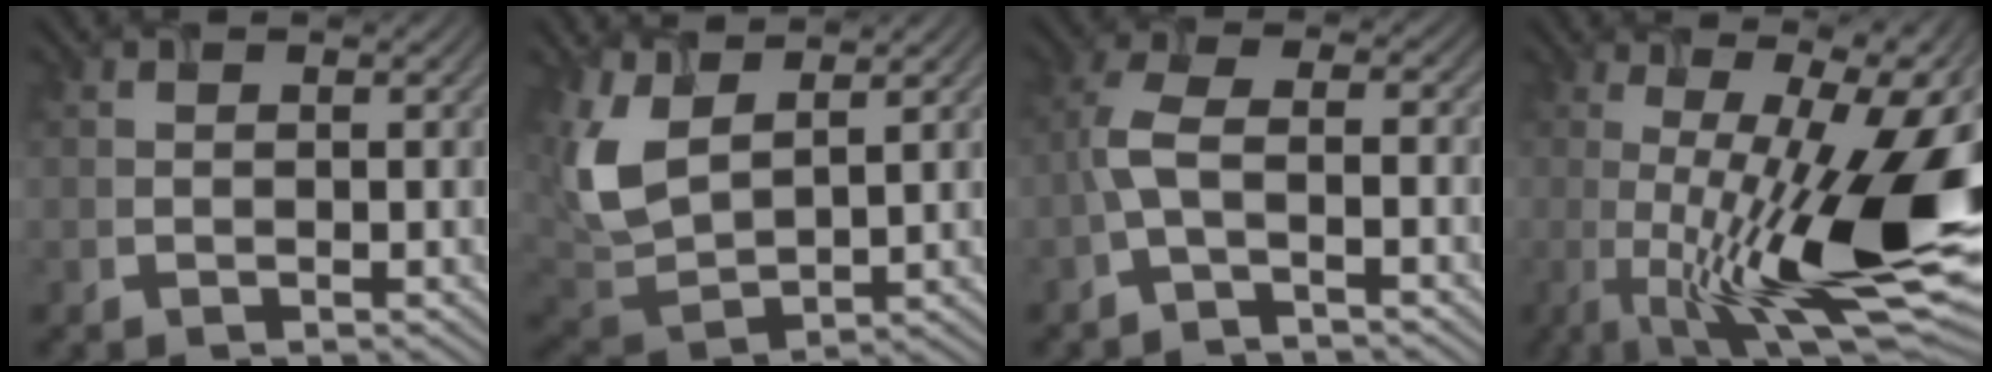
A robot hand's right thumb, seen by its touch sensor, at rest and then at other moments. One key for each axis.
{"total": 8.2, "fx": 4.2, "fy": 3.8, "fz": 5.9, "tx": -0.166, "ty": 0.000, "tz": 0.090}
{"total": 4.0, "fx": -2.0, "fy": 1.2, "fz": 3.3, "tx": -0.084, "ty": 0.005, "tz": -0.042}
{"total": 18.9, "fx": -2.2, "fy": 5.0, "fz": 18.1, "tx": -0.255, "ty": -0.007, "tz": -0.021}